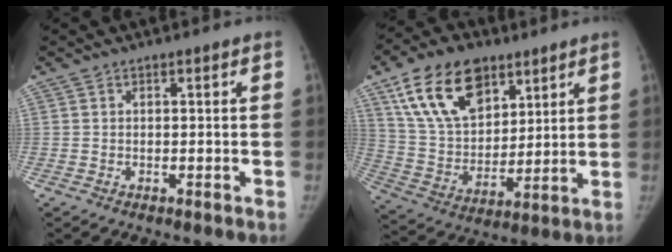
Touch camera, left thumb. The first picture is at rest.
{"total": 18.9, "force": [10.5, 11.2, 10.9], "torque": [-0.161, -0.034, 0.199]}